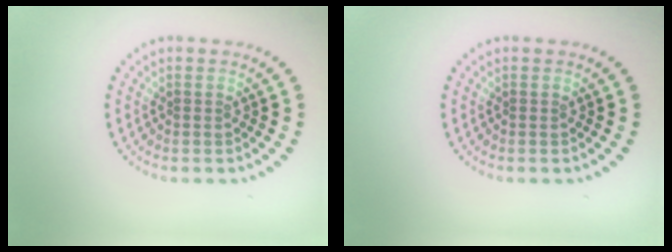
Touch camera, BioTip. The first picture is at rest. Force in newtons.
{"total": 0.0}